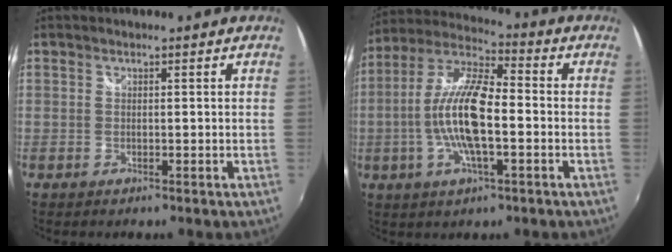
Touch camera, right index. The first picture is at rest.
{"total": 14.4, "force": [-2.4, 4.2, 13.5], "torque": [-0.269, 0.002, -0.052]}